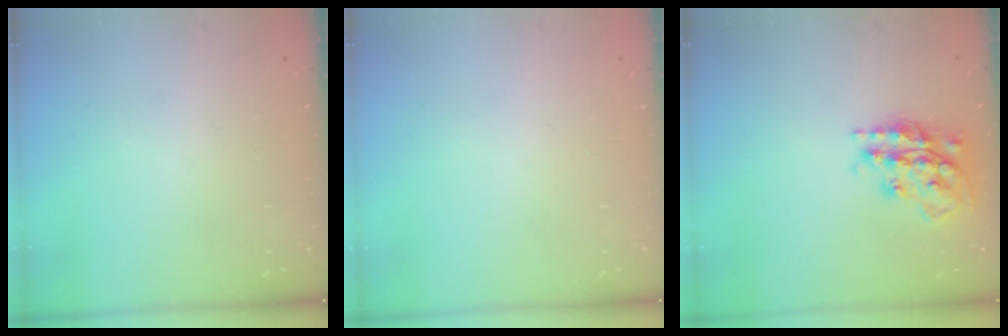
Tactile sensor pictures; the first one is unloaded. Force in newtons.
{"total": 0.6, "press": 0.0, "slide": 0.6}
{"total": 18.7, "press": 18.6, "slide": 1.5}